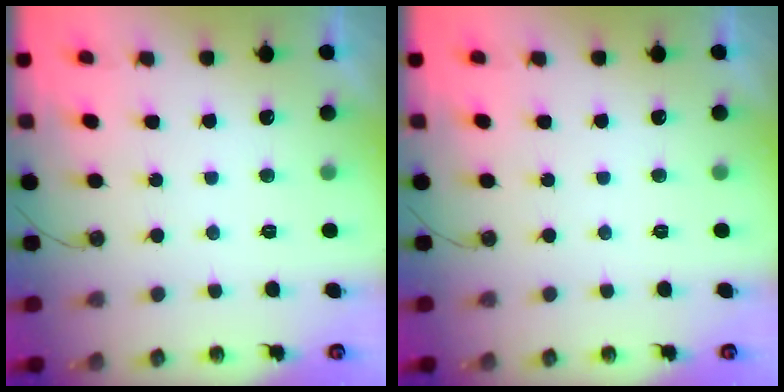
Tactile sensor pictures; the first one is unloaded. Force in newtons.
{"total": 0.0}